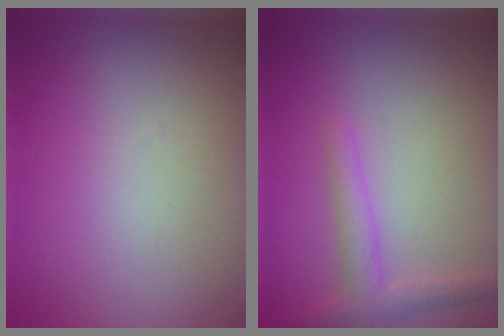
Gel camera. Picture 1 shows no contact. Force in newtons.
{"total": 2.3, "press": 2.3, "slide": 0.1}